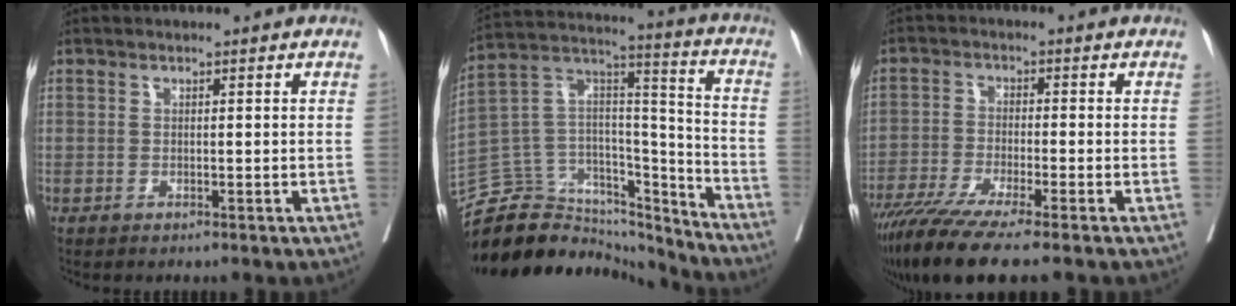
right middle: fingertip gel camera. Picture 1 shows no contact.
{"total": 22.7, "force": [-21.1, 7.0, 4.5], "torque": [-0.110, 0.057, -0.341]}
{"total": 10.0, "force": [-7.5, 0.0, 6.6], "torque": [-0.108, -0.027, -0.128]}